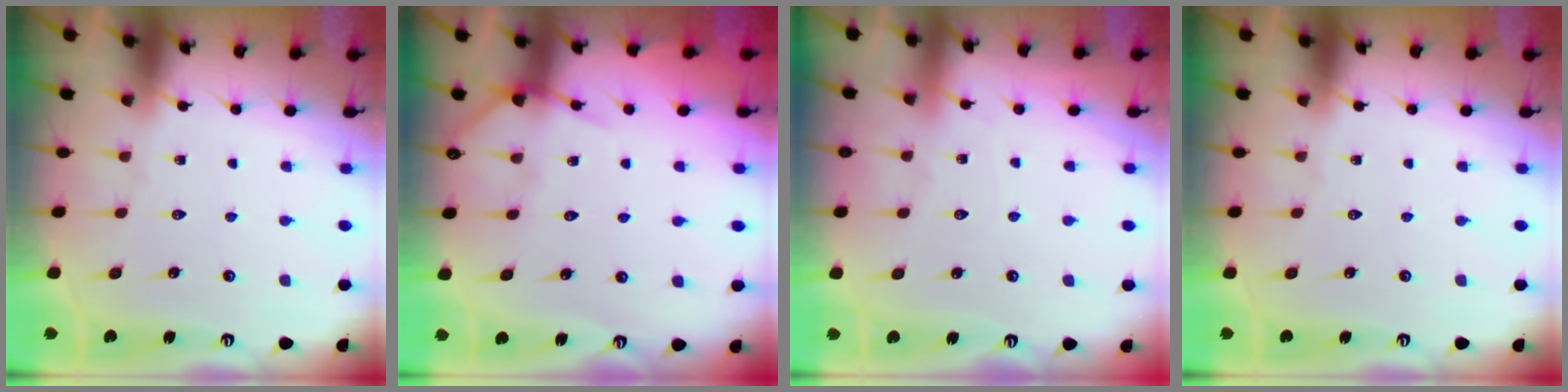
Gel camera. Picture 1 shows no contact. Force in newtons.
{"total": 4.7, "press": 4.7, "slide": 0.6}
{"total": 2.9, "press": 2.9, "slide": 0.4}
{"total": 0.0}